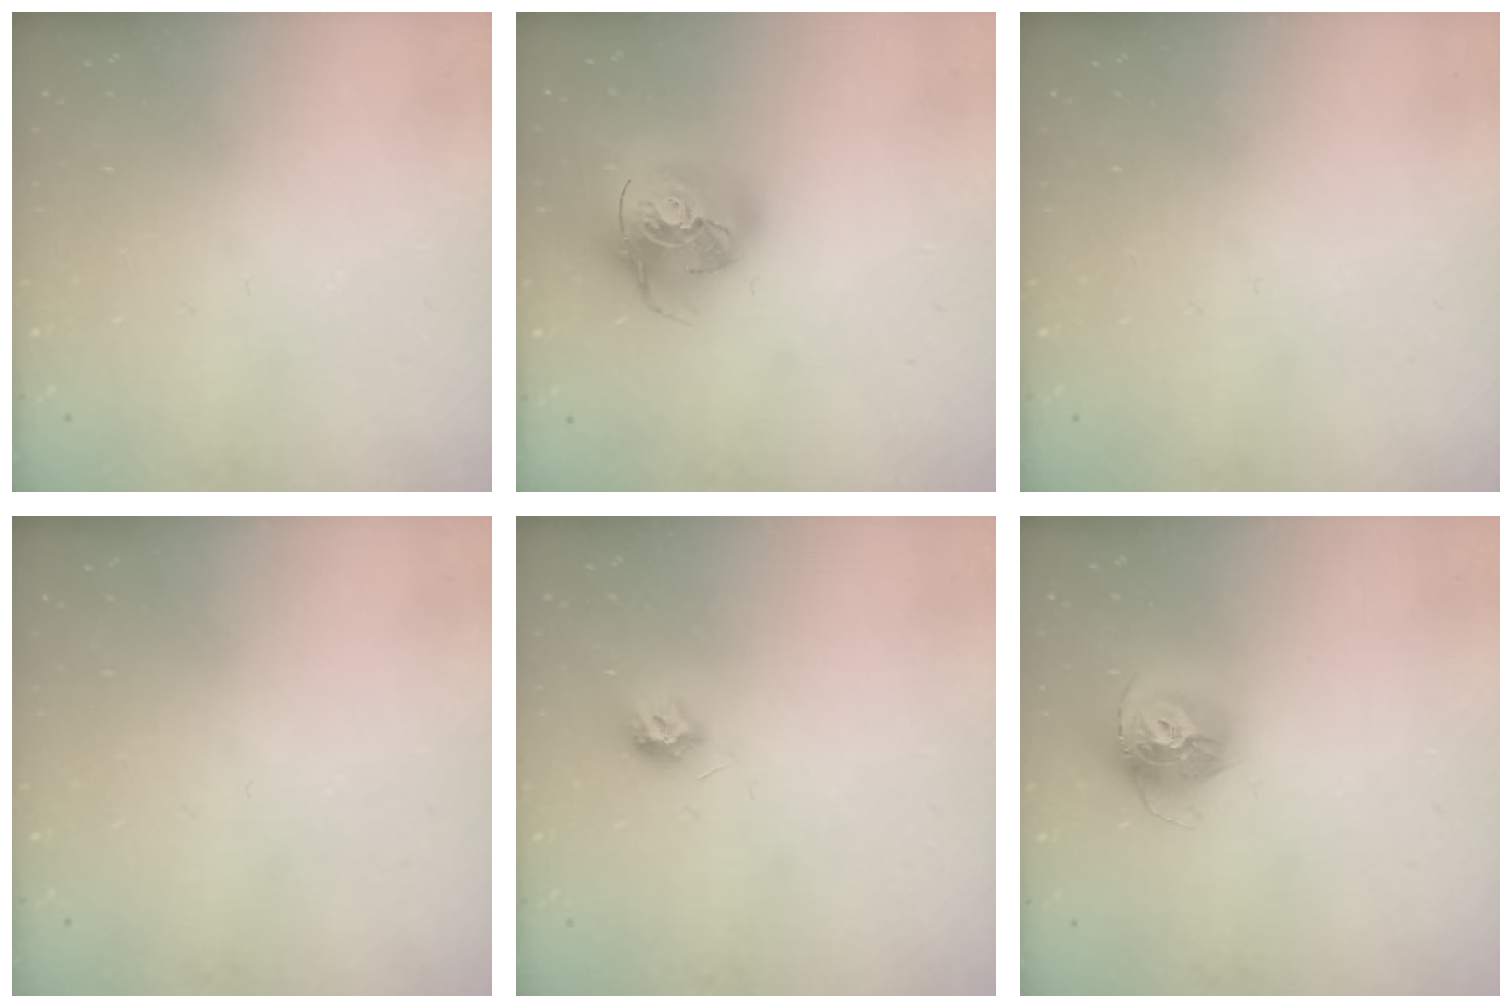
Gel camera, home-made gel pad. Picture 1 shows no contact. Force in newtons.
{"total": 17.1, "press": 17.0, "slide": 2.5}
{"total": 0.0}
{"total": 0.0}
{"total": 7.4, "press": 7.4, "slide": 0.2}
{"total": 13.8, "press": 13.8, "slide": 1.0}